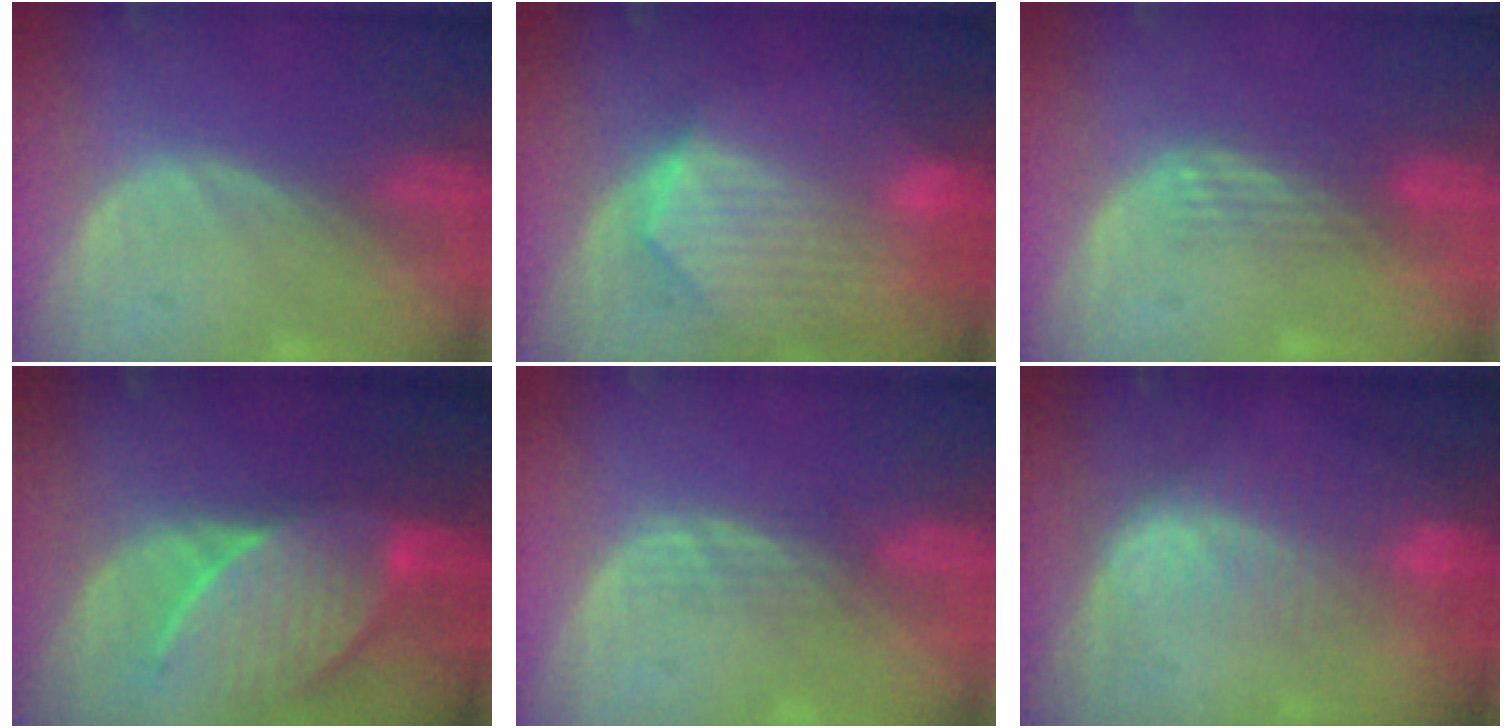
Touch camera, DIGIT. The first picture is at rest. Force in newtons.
{"total": 9.8, "press": 8.6, "slide": 4.7}
{"total": 3.4, "press": 2.8, "slide": 1.9}
{"total": 8.9, "press": 8.7, "slide": 2.0}
{"total": 2.4, "press": 2.3, "slide": 0.5}
{"total": 7.1, "press": 6.3, "slide": 3.3}